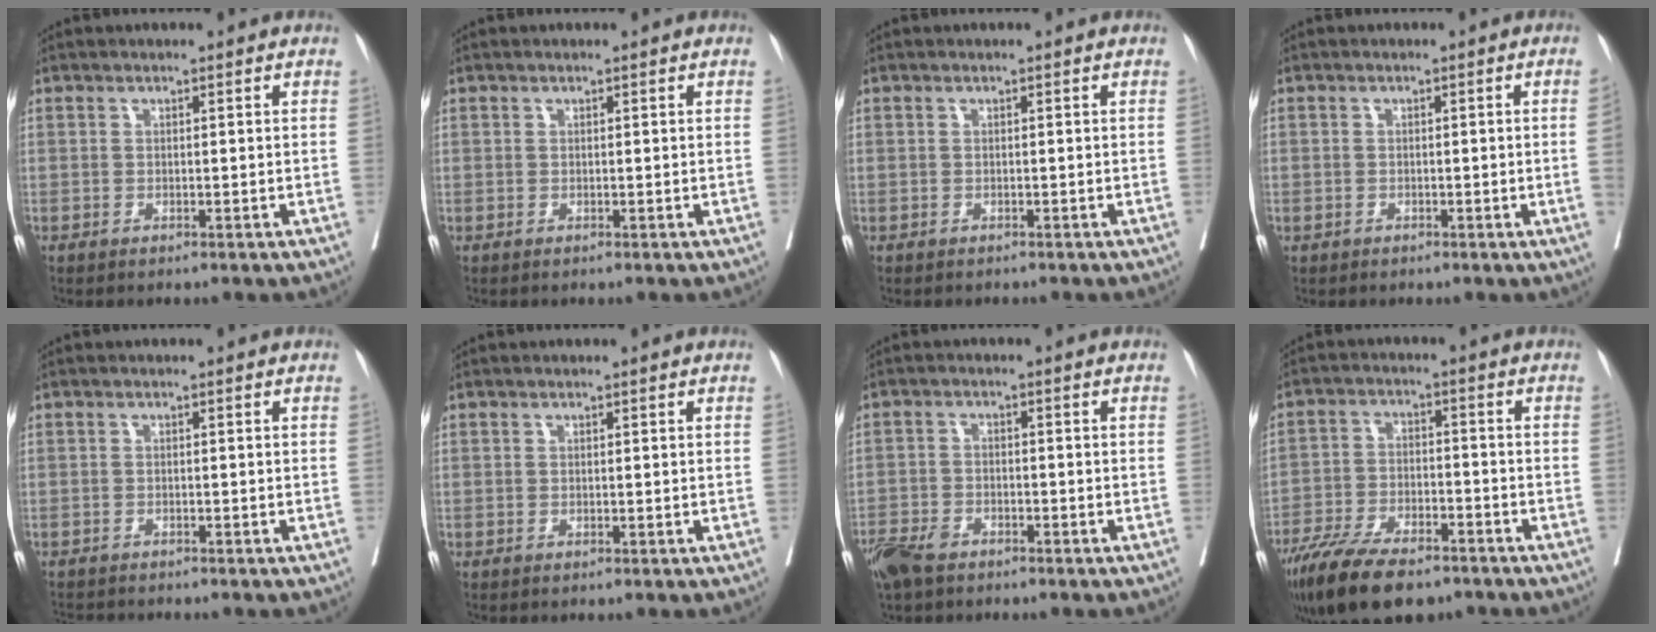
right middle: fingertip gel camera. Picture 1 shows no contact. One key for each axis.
{"total": 0.0}
{"total": 1.2, "fx": -1.0, "fy": 0.5, "fz": 0.2, "tx": -0.011, "ty": 0.000, "tz": -0.016}
{"total": 1.0, "fx": -0.3, "fy": 0.1, "fz": 0.9, "tx": -0.017, "ty": 0.006, "tz": -0.006}
{"total": 3.9, "fx": -3.7, "fy": 0.4, "fz": 0.8, "tx": -0.011, "ty": -0.011, "tz": -0.060}
{"total": 0.0}
{"total": 6.8, "fx": -5.3, "fy": 2.8, "fz": 3.3, "tx": -0.065, "ty": -0.009, "tz": -0.098}
{"total": 14.4, "fx": -10.9, "fy": 4.9, "fz": 8.1, "tx": -0.148, "ty": -0.023, "tz": -0.185}